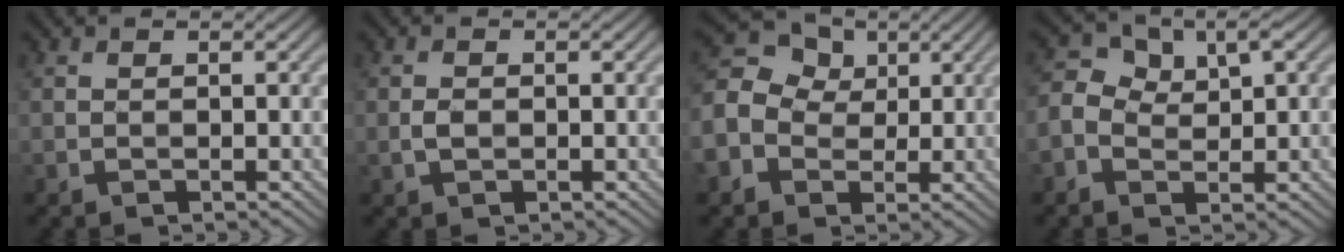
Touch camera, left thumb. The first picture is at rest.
{"total": 1.6, "force": [-0.4, 1.0, 1.2], "torque": [-0.029, 0.002, -0.008]}
{"total": 10.2, "force": [0.1, 8.6, 5.5], "torque": [-0.156, 0.020, -0.016]}
{"total": 4.4, "force": [0.4, 2.9, 3.3], "torque": [-0.070, 0.009, 0.005]}